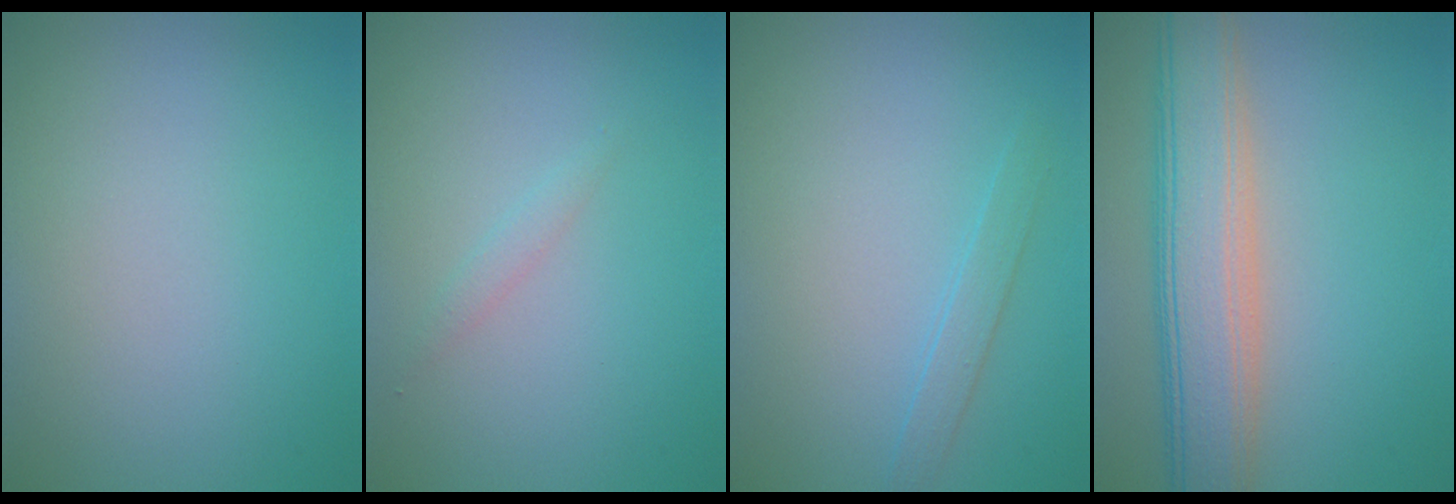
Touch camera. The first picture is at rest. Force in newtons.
{"total": 0.7, "press": 0.7, "slide": 0.1}
{"total": 1.3, "press": 1.3, "slide": 0.1}
{"total": 7.2, "press": 7.2, "slide": 0.1}